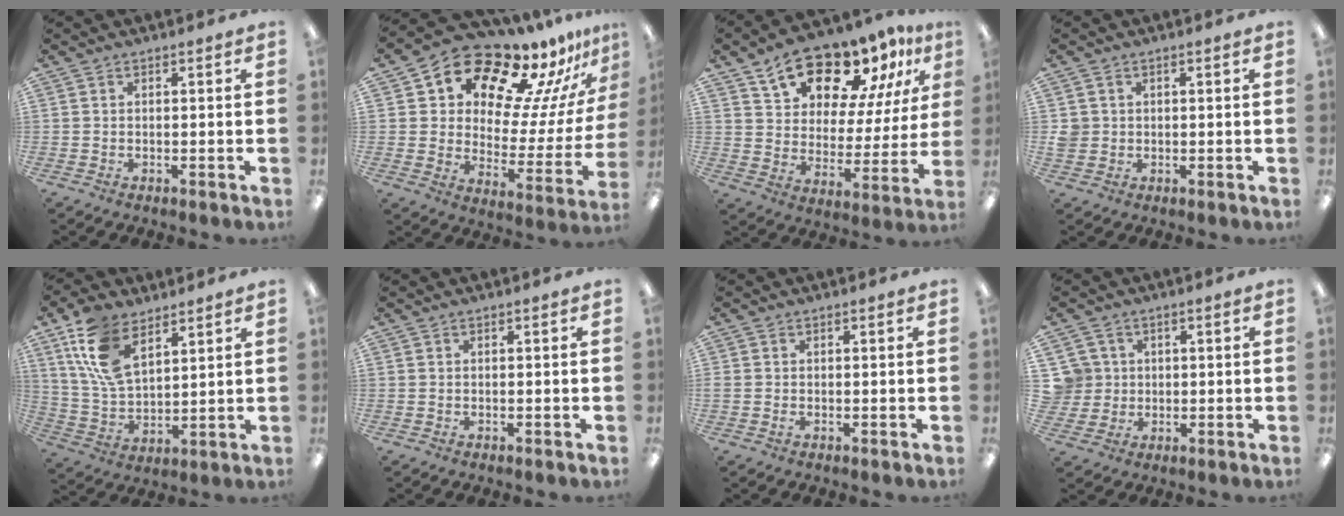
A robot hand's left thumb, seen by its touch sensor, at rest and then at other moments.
{"total": 14.6, "force": [11.9, 6.4, 5.6], "torque": [-0.096, -0.114, 0.197]}
{"total": 17.6, "force": [13.5, 8.1, 8.0], "torque": [-0.135, -0.090, 0.235]}
{"total": 2.5, "force": [0.2, 2.4, 0.5], "torque": [-0.013, 0.004, 0.003]}
{"total": 13.9, "force": [8.0, 7.3, 8.7], "torque": [-0.197, -0.018, 0.151]}
{"total": 0.0}
{"total": 0.6, "force": [-0.1, 0.4, 0.4], "torque": [-0.009, 0.001, -0.003]}
{"total": 5.9, "force": [1.3, 5.7, 0.6], "torque": [-0.025, 0.010, 0.029]}